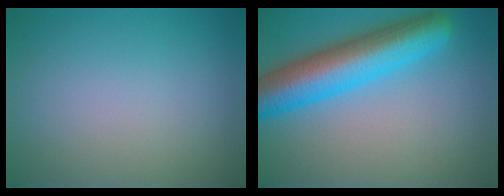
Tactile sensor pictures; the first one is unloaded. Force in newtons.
{"total": 8.7, "press": 8.7, "slide": 0.2}